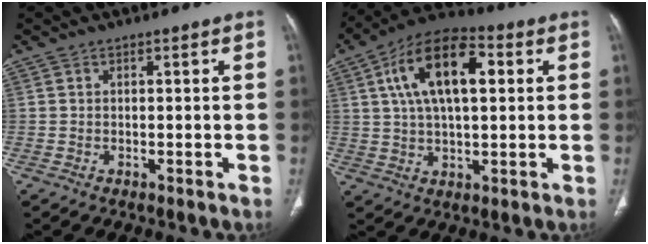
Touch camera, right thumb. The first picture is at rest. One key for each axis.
{"total": 16.1, "fx": 4.3, "fy": 7.7, "fz": 13.4, "tx": -0.227, "ty": 0.016, "tz": 0.068}